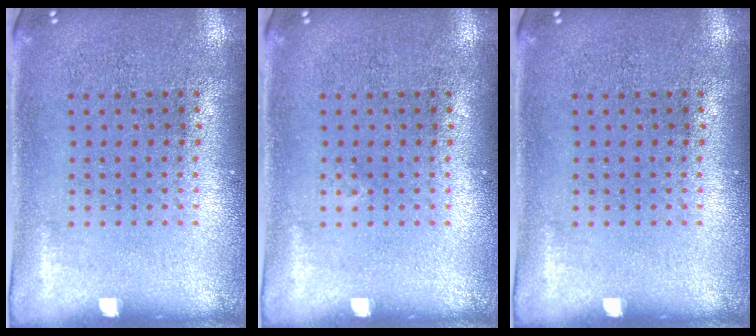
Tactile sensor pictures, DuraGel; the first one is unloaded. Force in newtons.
{"total": 0.0}
{"total": 0.0}